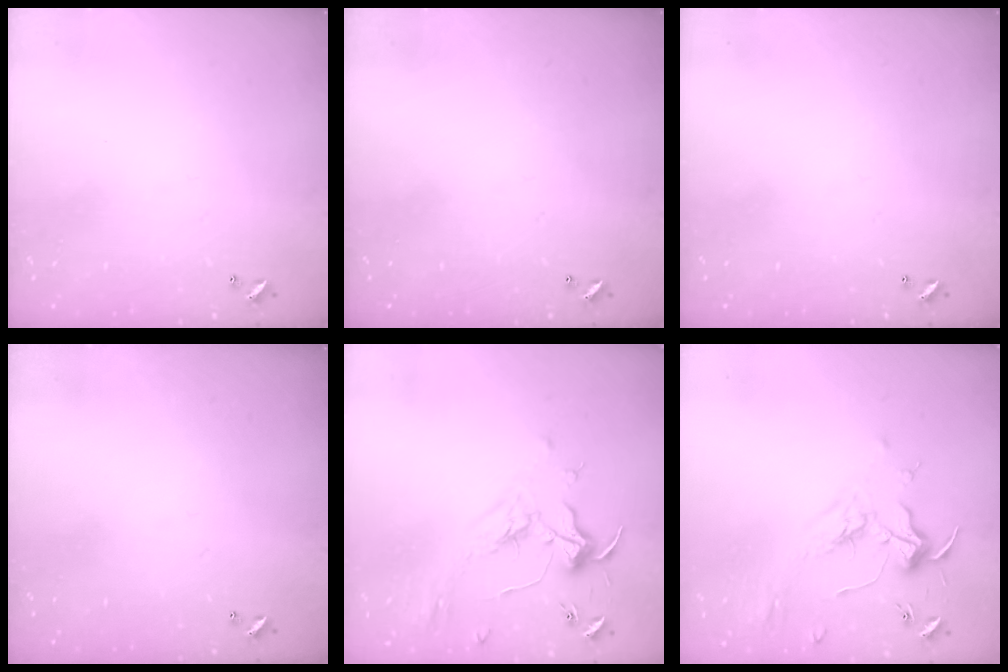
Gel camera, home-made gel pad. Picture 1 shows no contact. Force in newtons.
{"total": 0.0}
{"total": 0.0}
{"total": 0.0}
{"total": 1.9, "press": 1.7, "slide": 0.7}
{"total": 1.7, "press": 1.5, "slide": 0.8}